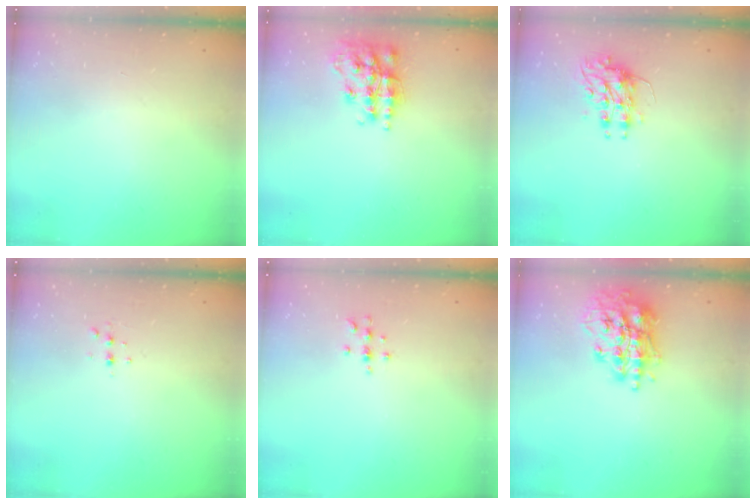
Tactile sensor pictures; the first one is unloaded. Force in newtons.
{"total": 18.8, "press": 18.7, "slide": 1.2}
{"total": 8.1, "press": 8.1, "slide": 0.2}
{"total": 3.1, "press": 3.1, "slide": 0.6}
{"total": 4.8, "press": 4.7, "slide": 0.6}
{"total": 17.4, "press": 17.4, "slide": 1.4}